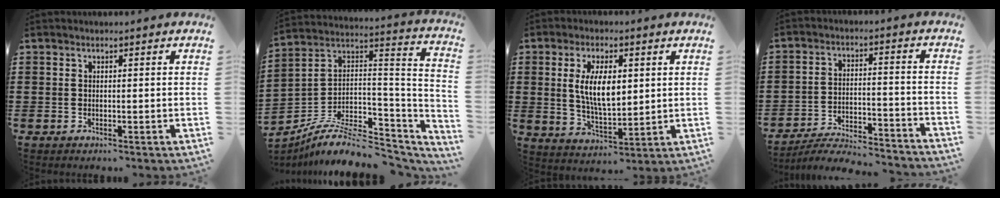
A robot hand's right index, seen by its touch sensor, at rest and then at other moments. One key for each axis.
{"total": 8.4, "fx": -6.0, "fy": 2.9, "fz": 5.1, "tx": -0.093, "ty": 0.002, "tz": -0.115}
{"total": 8.4, "fx": 1.5, "fy": 3.7, "fz": 7.4, "tx": -0.146, "ty": 0.004, "tz": 0.022}
{"total": 5.6, "fx": -5.4, "fy": 0.3, "fz": 1.4, "tx": -0.037, "ty": -0.002, "tz": -0.112}